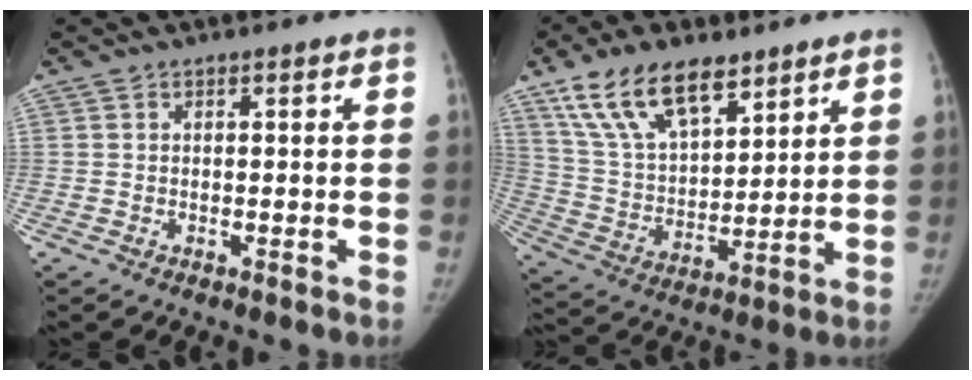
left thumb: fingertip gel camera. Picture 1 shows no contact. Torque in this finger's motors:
{"motor_torque": [0.18, 0.21, 1.34, -1.43, 0.36]}